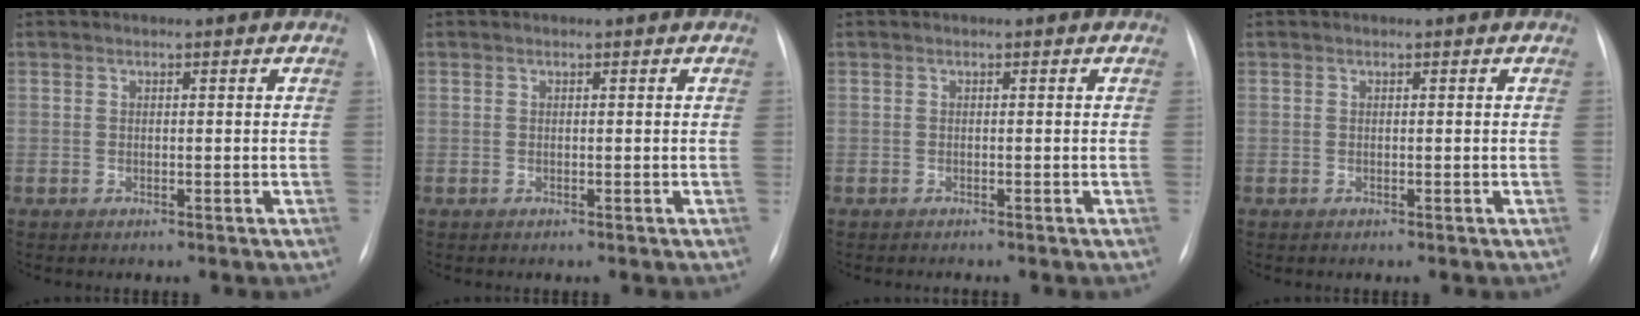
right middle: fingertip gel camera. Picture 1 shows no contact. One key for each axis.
{"total": 0.0}
{"total": 0.5, "fx": -0.5, "fy": -0.1, "fz": 0.2, "tx": -0.006, "ty": -0.002, "tz": -0.009}
{"total": 0.0}